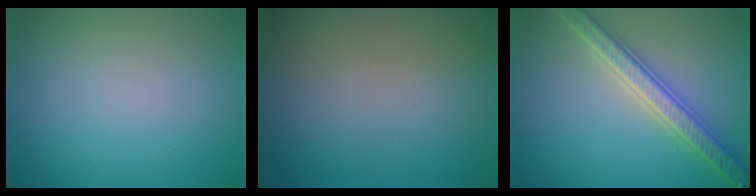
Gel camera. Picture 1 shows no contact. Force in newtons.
{"total": 0.0}
{"total": 5.4, "press": 5.3, "slide": 1.0}